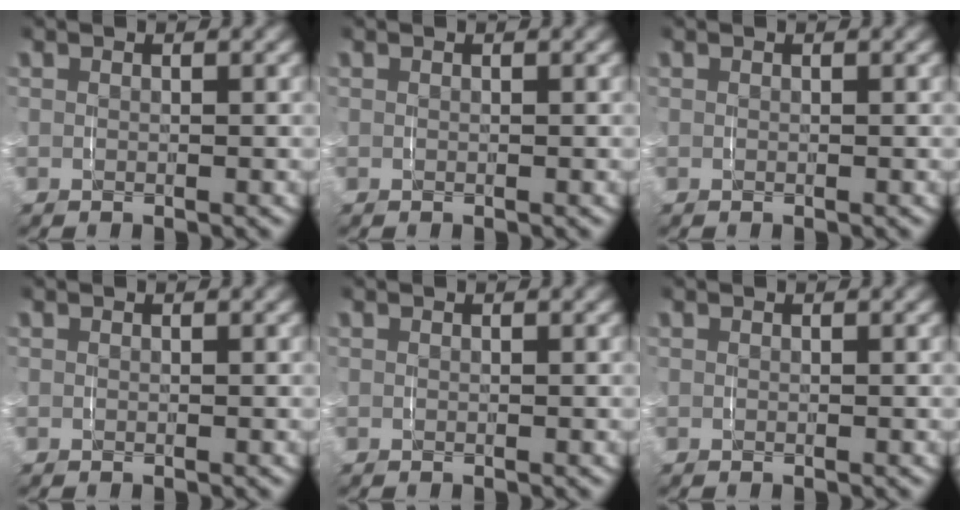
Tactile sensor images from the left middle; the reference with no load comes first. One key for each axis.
{"total": 0.0}
{"total": 0.0}
{"total": 0.0}
{"total": 0.0}
{"total": 0.0}